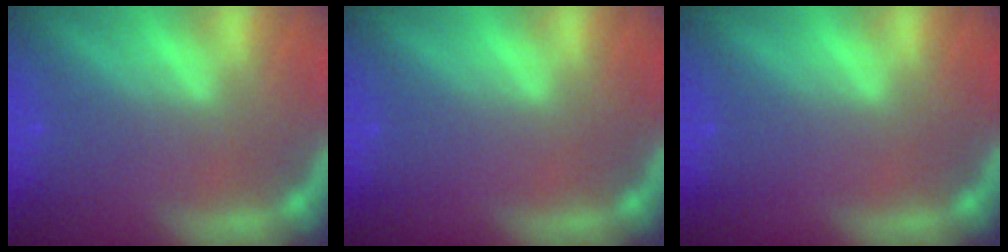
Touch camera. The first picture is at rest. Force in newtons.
{"total": 0.0}
{"total": 0.0}